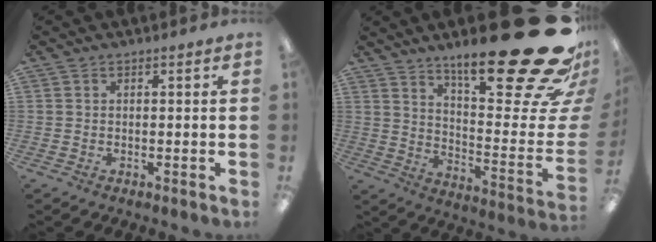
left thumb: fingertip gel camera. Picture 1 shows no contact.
{"total": 29.6, "force": [20.0, 6.9, 20.7], "torque": [-0.282, -0.150, 0.330]}